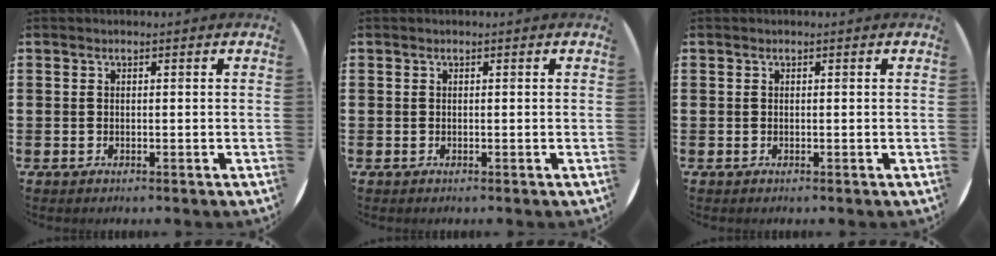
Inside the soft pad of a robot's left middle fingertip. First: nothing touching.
{"total": 0.0}
{"total": 0.0}